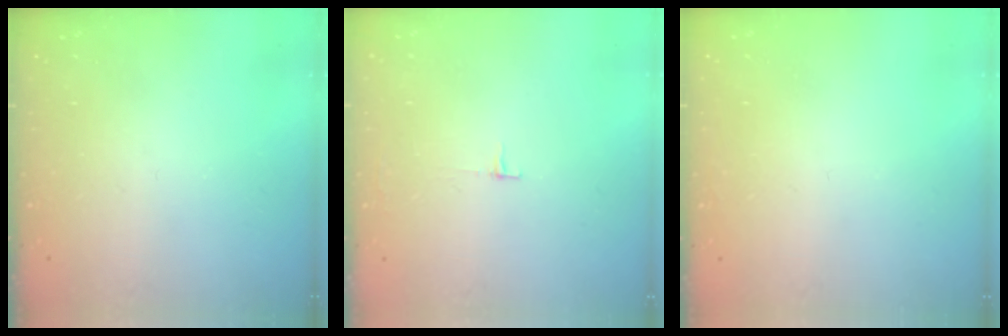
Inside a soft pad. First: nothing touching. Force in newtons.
{"total": 3.3, "press": 3.3, "slide": 0.4}
{"total": 1.6, "press": 1.6, "slide": 0.1}